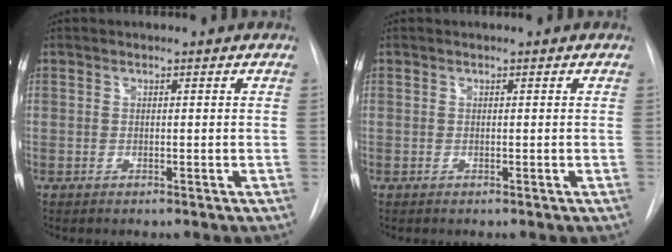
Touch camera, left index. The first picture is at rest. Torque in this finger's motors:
{"motor_torque": [0.00, 0.00, 0.00, 0.00]}